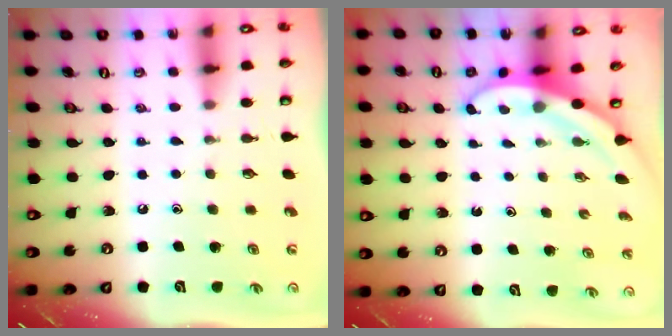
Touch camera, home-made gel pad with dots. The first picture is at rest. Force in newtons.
{"total": 3.2, "press": 3.2, "slide": 0.1}